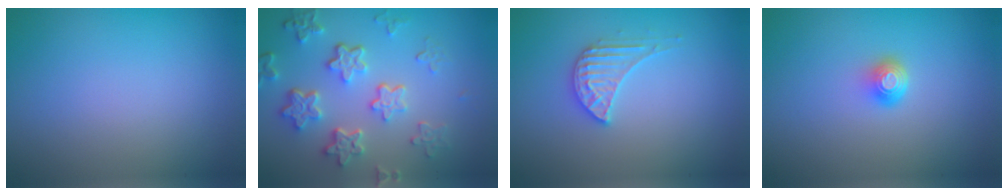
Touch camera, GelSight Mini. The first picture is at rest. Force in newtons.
{"total": 5.7, "press": 4.3, "slide": 3.7}
{"total": 2.6, "press": 2.6, "slide": 0.2}
{"total": 1.6, "press": 1.2, "slide": 1.1}